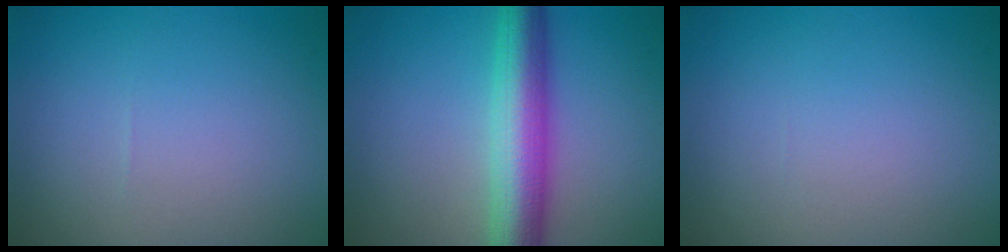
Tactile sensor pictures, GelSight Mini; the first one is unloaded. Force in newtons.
{"total": 7.1, "press": 7.1, "slide": 0.0}
{"total": 0.0}